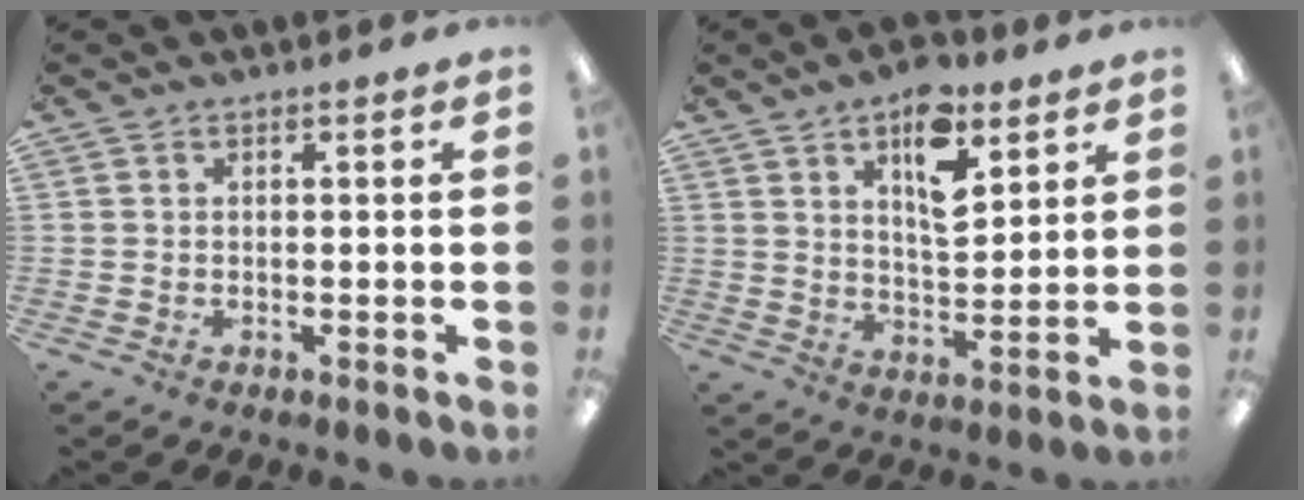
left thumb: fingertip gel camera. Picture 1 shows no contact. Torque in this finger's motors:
{"motor_torque": [0.33, 0.58, -0.06, -0.40, 0.11]}